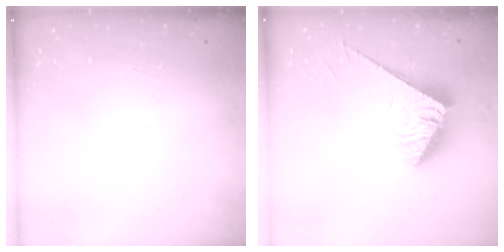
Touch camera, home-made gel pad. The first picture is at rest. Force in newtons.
{"total": 3.9, "press": 3.9, "slide": 0.4}